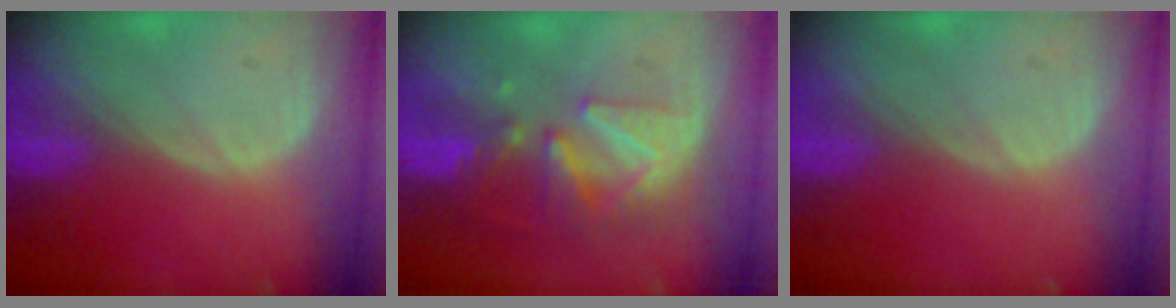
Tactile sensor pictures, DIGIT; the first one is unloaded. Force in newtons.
{"total": 8.6, "press": 8.0, "slide": 3.1}
{"total": 0.0}